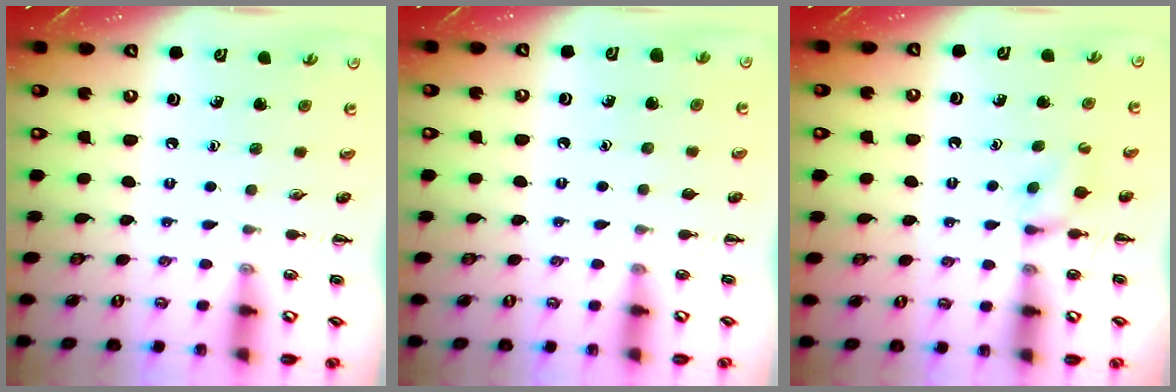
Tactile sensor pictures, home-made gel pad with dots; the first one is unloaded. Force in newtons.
{"total": 0.0}
{"total": 4.7, "press": 4.5, "slide": 1.5}